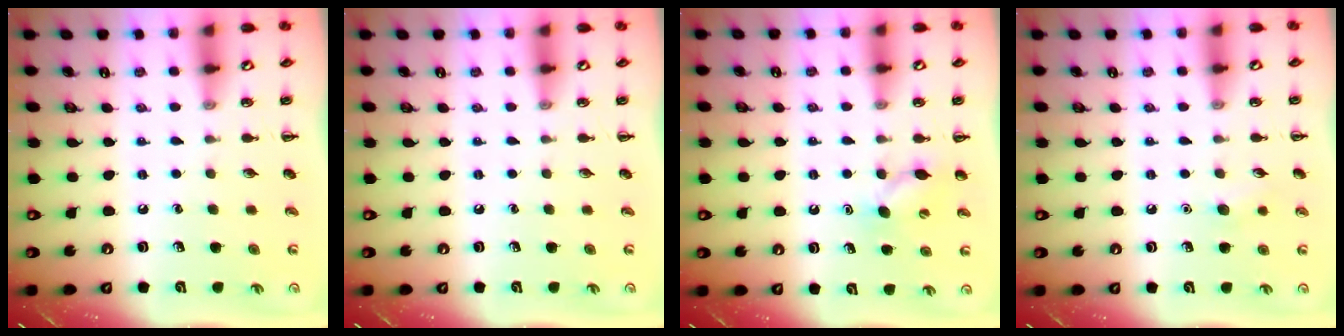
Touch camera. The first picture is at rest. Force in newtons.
{"total": 0.0}
{"total": 8.1, "press": 7.9, "slide": 1.4}
{"total": 4.9, "press": 4.8, "slide": 1.3}